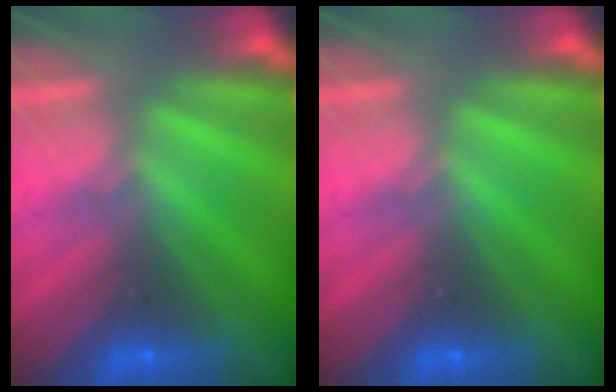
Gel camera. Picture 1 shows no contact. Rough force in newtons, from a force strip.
{"total": 0.0}